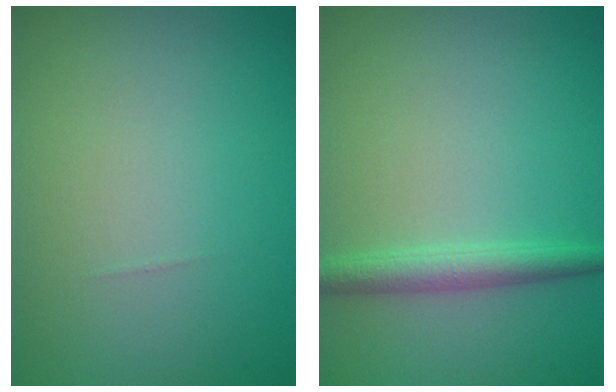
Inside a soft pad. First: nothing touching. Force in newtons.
{"total": 2.4, "press": 2.4, "slide": 0.0}